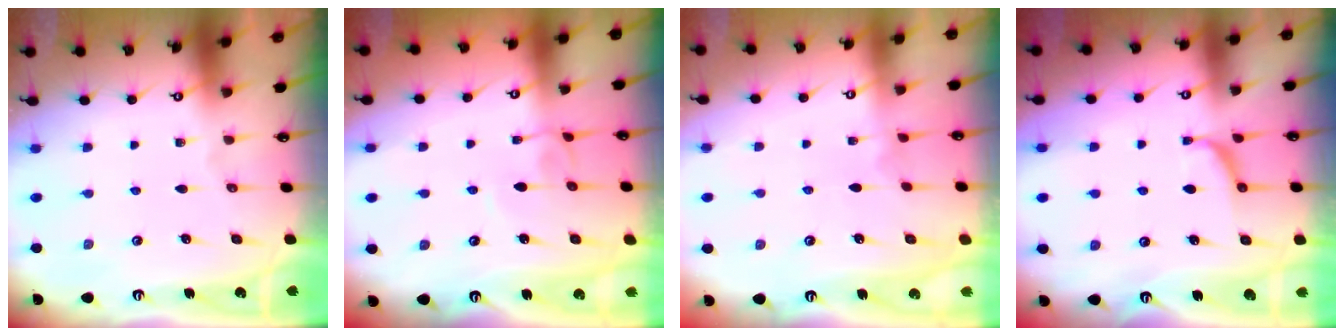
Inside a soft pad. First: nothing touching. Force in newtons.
{"total": 3.7, "press": 3.7, "slide": 0.2}
{"total": 5.2, "press": 5.2, "slide": 0.2}
{"total": 1.2, "press": 1.2, "slide": 0.4}